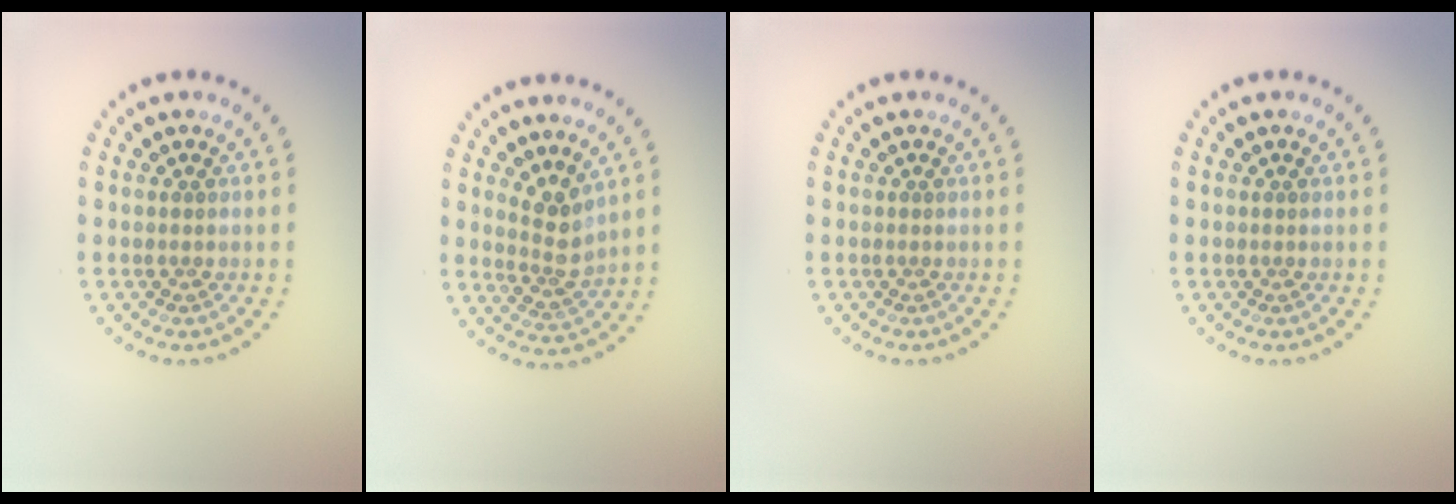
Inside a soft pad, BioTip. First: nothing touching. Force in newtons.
{"total": 2.6, "press": 2.0, "slide": 1.8}
{"total": 0.0}
{"total": 0.0}